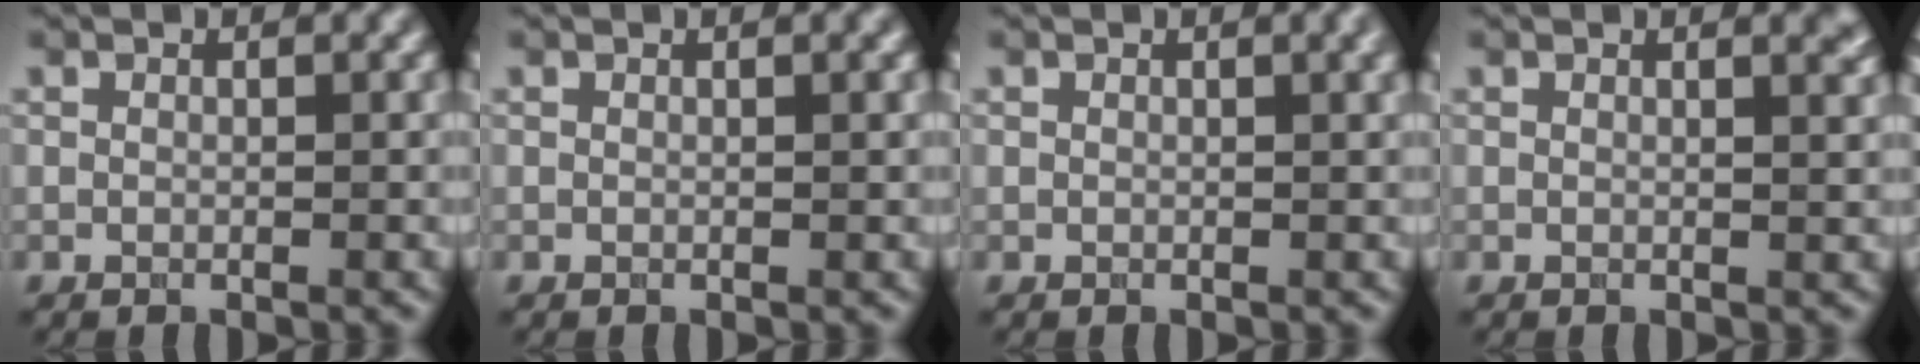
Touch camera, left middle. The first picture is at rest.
{"total": 0.8, "force": [0.3, 0.2, 0.7], "torque": [-0.005, 0.005, 0.001]}
{"total": 1.3, "force": [0.7, 0.3, 1.1], "torque": [-0.014, 0.003, 0.011]}
{"total": 1.8, "force": [1.0, 0.6, 1.4], "torque": [-0.007, 0.002, 0.009]}